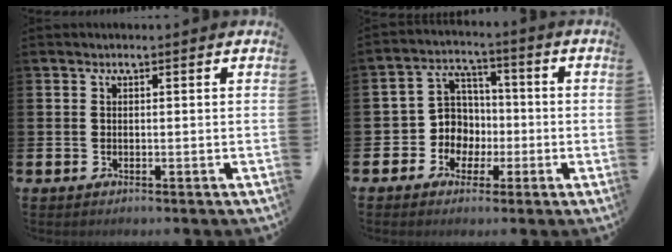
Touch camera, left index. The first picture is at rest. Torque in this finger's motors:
{"motor_torque": [0.15, 0.05, 0.08, 0.00]}